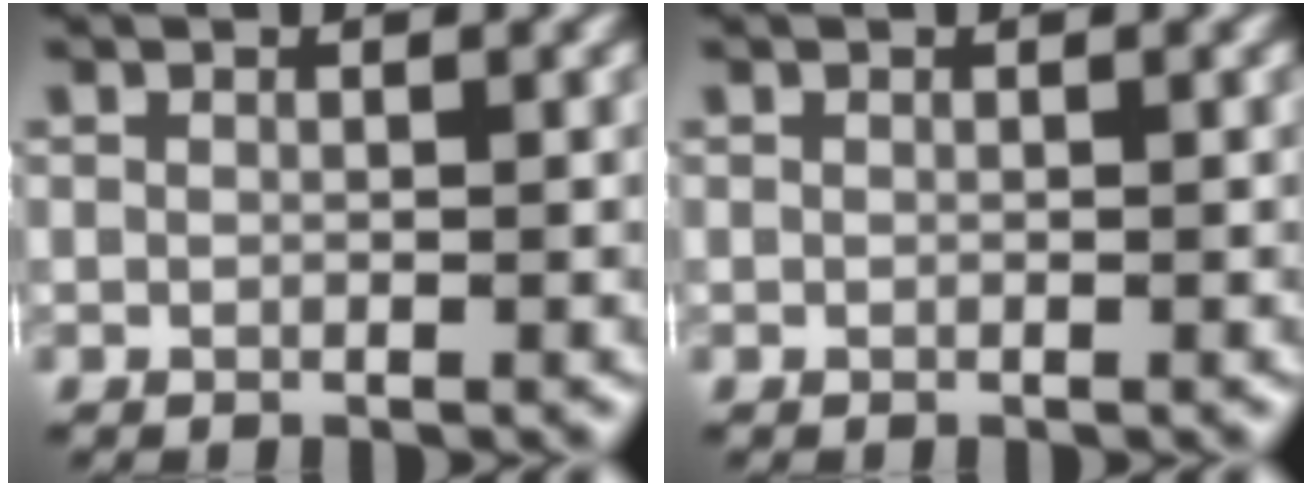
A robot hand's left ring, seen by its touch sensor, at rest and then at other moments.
{"total": 0.0}